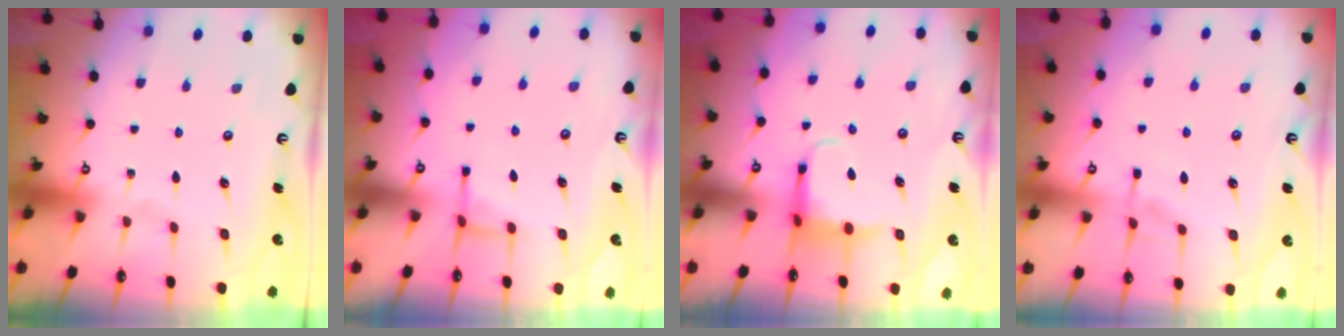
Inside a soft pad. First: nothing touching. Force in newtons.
{"total": 4.2, "press": 4.1, "slide": 0.6}
{"total": 5.8, "press": 5.6, "slide": 1.2}
{"total": 4.0, "press": 3.9, "slide": 0.5}